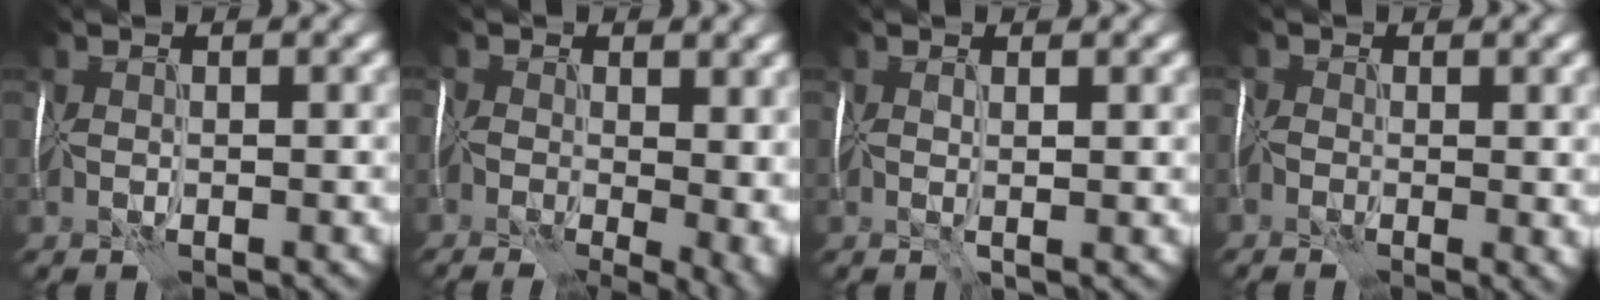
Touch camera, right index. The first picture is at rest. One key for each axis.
{"total": 13.2, "fx": -3.3, "fy": 7.4, "fz": 10.5, "tx": -0.150, "ty": 0.005, "tz": -0.015}
{"total": 0.9, "fx": 0.3, "fy": -0.1, "fz": 0.8, "tx": -0.018, "ty": -0.001, "tz": 0.007}
{"total": 4.1, "fx": -1.2, "fy": 2.2, "fz": 3.2, "tx": -0.078, "ty": -0.001, "tz": -0.011}